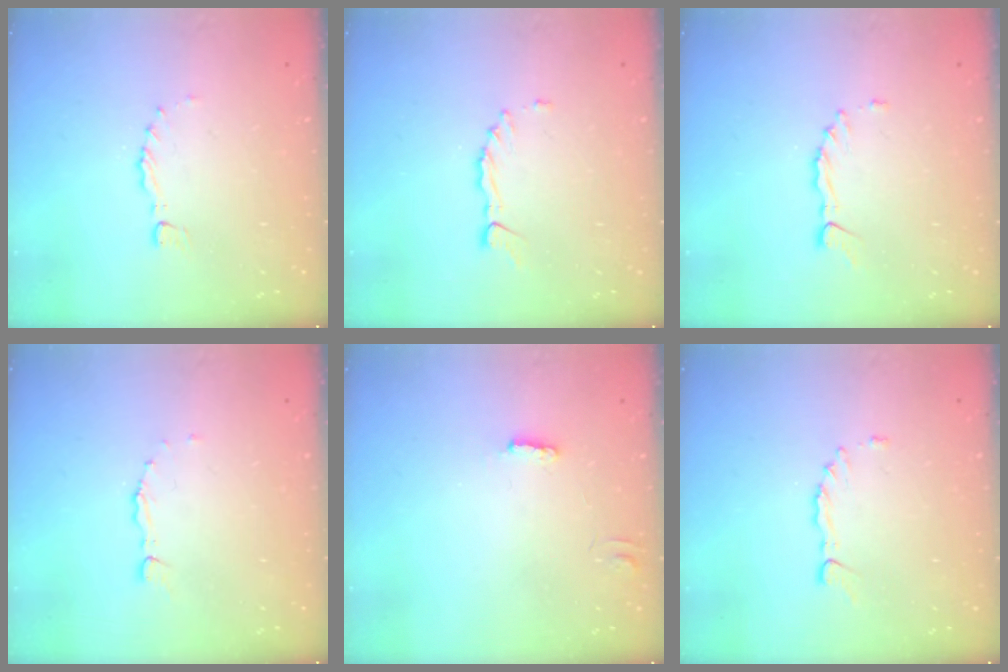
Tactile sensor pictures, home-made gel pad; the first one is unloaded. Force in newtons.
{"total": 1.7, "press": 1.6, "slide": 0.2}
{"total": 1.7, "press": 1.6, "slide": 0.2}
{"total": 1.7, "press": 1.7, "slide": 0.4}
{"total": 2.6, "press": 2.6, "slide": 0.4}
{"total": 2.2, "press": 2.2, "slide": 0.3}